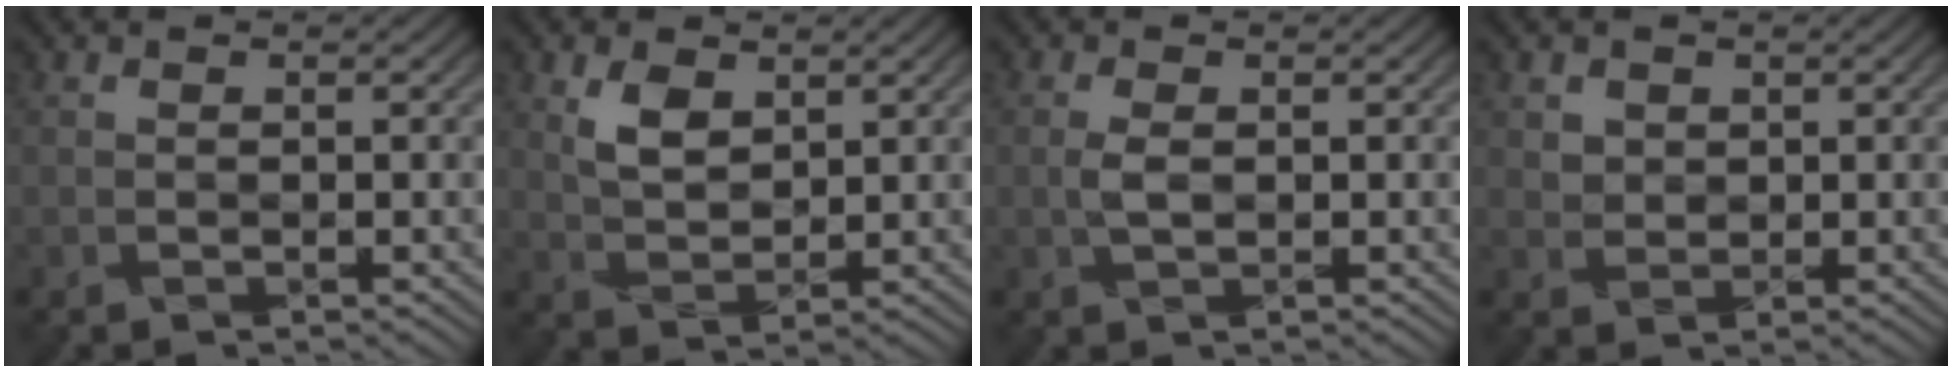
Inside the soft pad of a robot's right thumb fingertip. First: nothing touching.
{"total": 3.3, "force": [2.0, 1.9, 1.9], "torque": [-0.049, -0.007, 0.046]}
{"total": 1.1, "force": [0.0, 0.4, 1.0], "torque": [-0.028, -0.001, 0.001]}
{"total": 1.7, "force": [1.2, 1.1, -0.3], "torque": [0.001, -0.007, 0.028]}